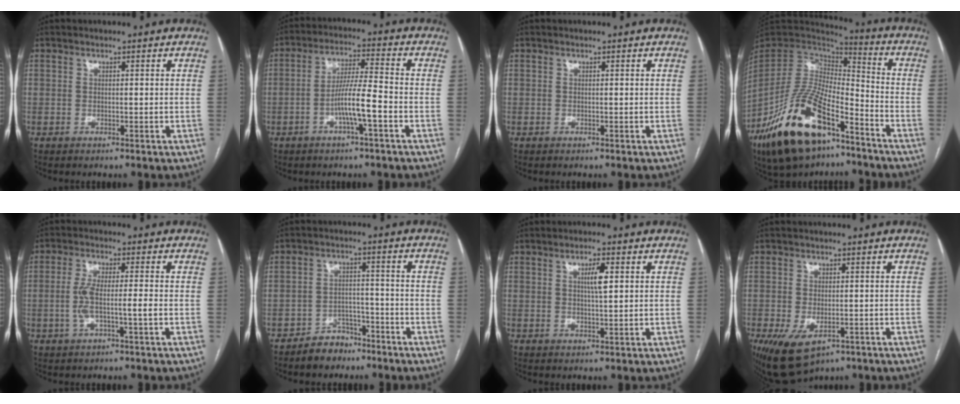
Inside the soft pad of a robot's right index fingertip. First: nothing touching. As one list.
[{"total": 7.4, "force": [-2.8, 0.2, 6.9], "torque": [-0.129, 0.008, -0.049]}, {"total": 0.0}, {"total": 22.1, "force": [-13.6, 8.3, 15.3], "torque": [-0.316, -0.015, -0.240]}, {"total": 5.3, "force": [-1.1, 0.5, 5.2], "torque": [-0.111, 0.009, -0.019]}, {"total": 5.4, "force": [-4.1, 3.4, 0.9], "torque": [-0.011, 0.014, -0.065]}, {"total": 3.5, "force": [1.0, 0.5, 3.3], "torque": [-0.057, 0.002, 0.017]}, {"total": 8.0, "force": [-4.1, 4.3, 5.3], "torque": [-0.089, -0.012, -0.056]}]